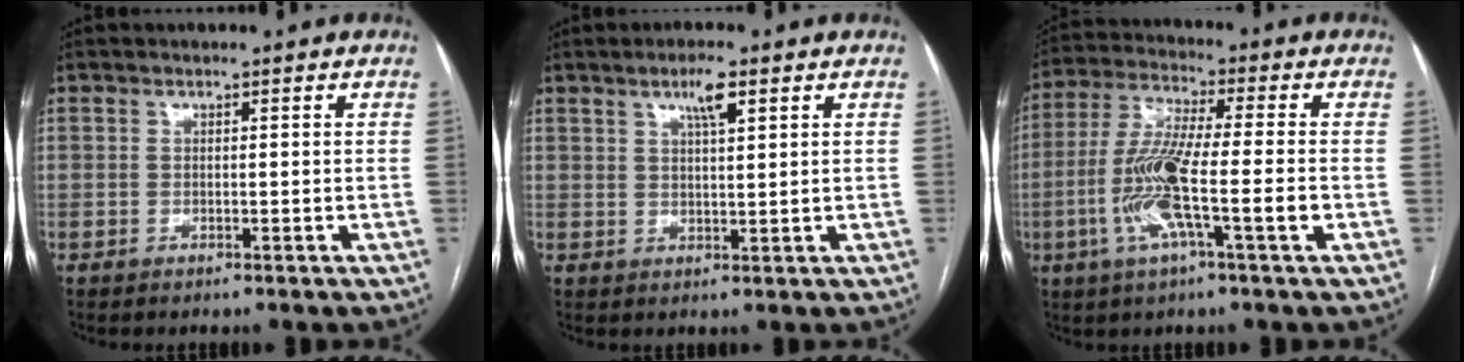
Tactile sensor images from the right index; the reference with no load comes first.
{"total": 3.8, "force": [2.3, 0.5, 3.0], "torque": [-0.053, 0.000, 0.038]}
{"total": 12.1, "force": [-3.2, 0.7, 11.7], "torque": [-0.234, -0.004, -0.067]}